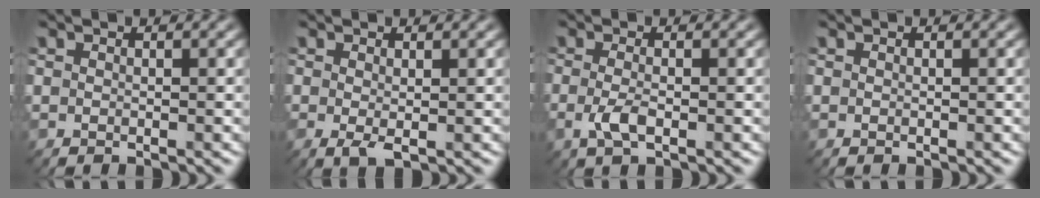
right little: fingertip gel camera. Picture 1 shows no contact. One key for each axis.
{"total": 1.4, "fx": -0.2, "fy": 0.3, "fz": 1.4, "tx": -0.028, "ty": -0.007, "tz": -0.003}
{"total": 2.1, "fx": -0.6, "fy": 0.7, "fz": 1.9, "tx": -0.043, "ty": -0.002, "tz": -0.016}
{"total": 0.0}